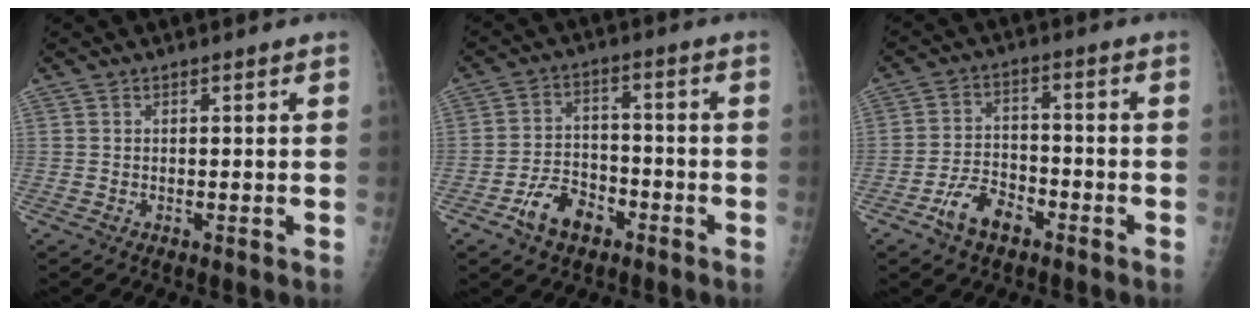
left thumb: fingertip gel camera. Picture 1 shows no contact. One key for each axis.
{"total": 8.2, "fx": -4.8, "fy": 5.2, "fz": 4.1, "tx": -0.052, "ty": 0.034, "tz": -0.082}
{"total": 7.5, "fx": -4.7, "fy": 4.3, "fz": 4.0, "tx": -0.061, "ty": 0.031, "tz": -0.082}